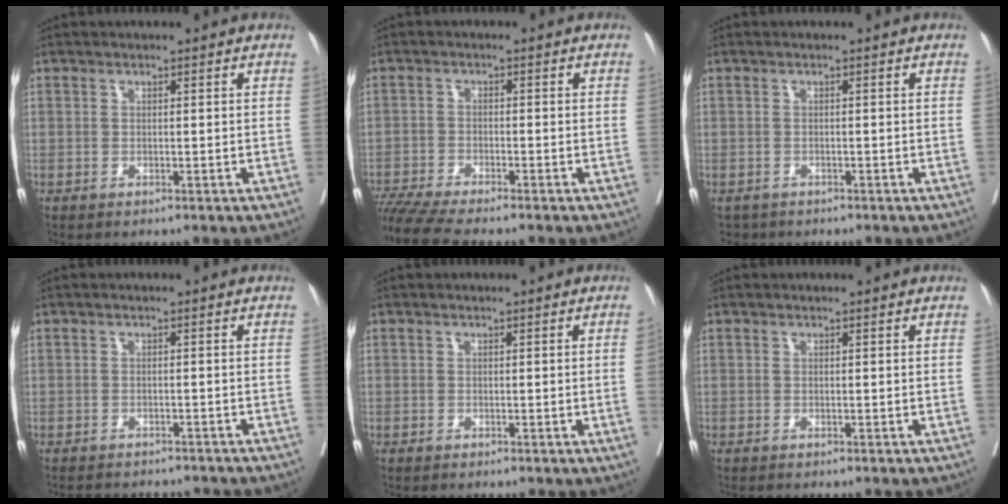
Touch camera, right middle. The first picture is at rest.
{"total": 7.6, "force": [-6.8, -0.4, 3.3], "torque": [-0.051, -0.016, -0.117]}
{"total": 2.3, "force": [-1.9, 1.3, -0.2], "torque": [-0.003, 0.000, -0.032]}
{"total": 7.6, "force": [-7.1, 2.0, 1.9], "torque": [-0.022, 0.001, -0.084]}
{"total": 0.8, "force": [0.0, -0.3, 0.7], "torque": [-0.008, -0.002, 0.003]}
{"total": 0.0}